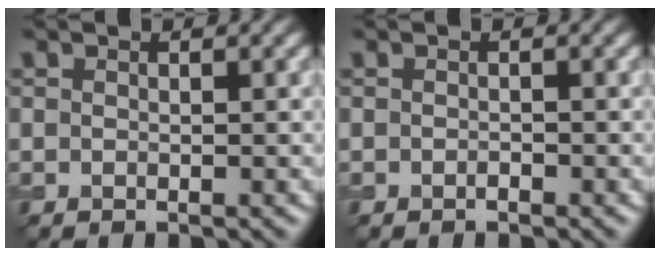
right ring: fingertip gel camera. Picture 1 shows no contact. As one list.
[{"total": 0.5, "force": [-0.4, 0.2, 0.3], "torque": [-0.005, 0.001, -0.007]}]